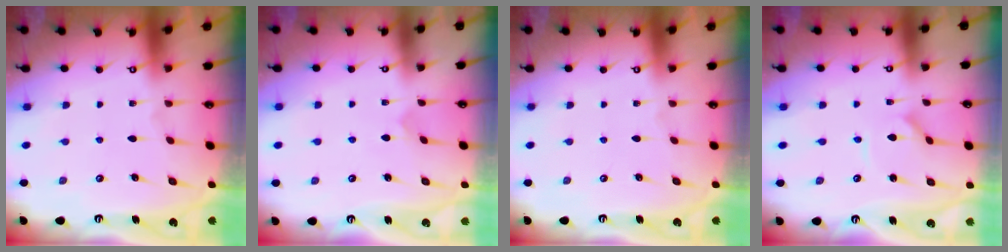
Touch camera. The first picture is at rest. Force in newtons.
{"total": 3.6, "press": 3.6, "slide": 0.4}
{"total": 0.0}
{"total": 1.5, "press": 1.5, "slide": 0.3}